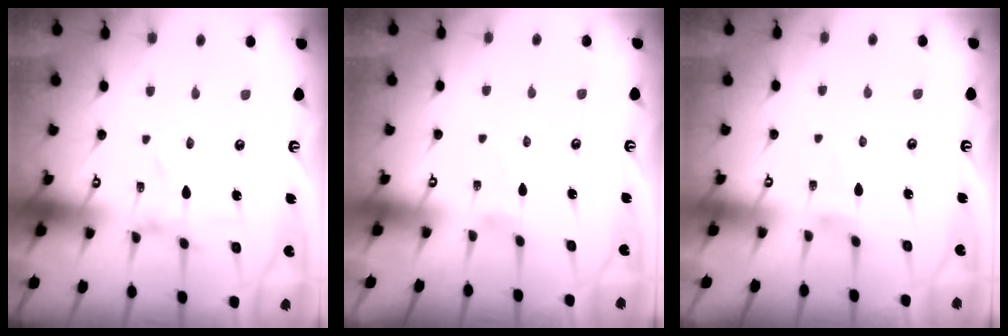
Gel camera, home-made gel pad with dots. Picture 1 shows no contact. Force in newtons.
{"total": 0.0}
{"total": 1.1, "press": 1.0, "slide": 0.3}